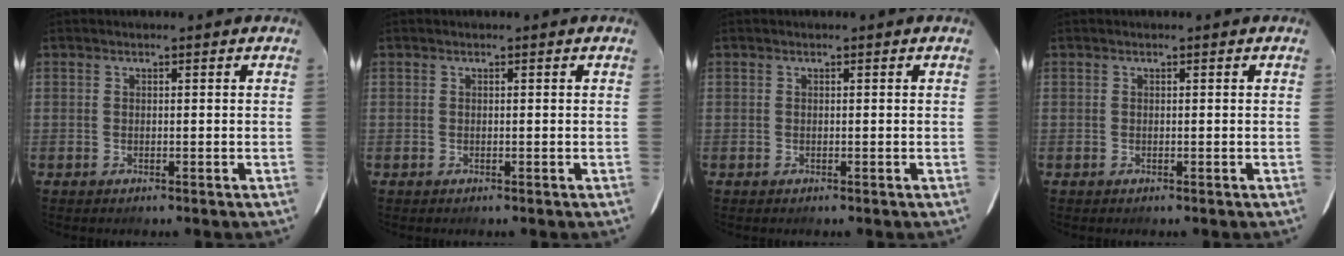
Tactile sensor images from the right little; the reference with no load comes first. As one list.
[{"total": 0.0}, {"total": 0.0}, {"total": 0.0}]